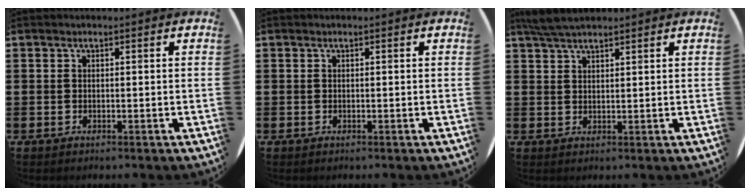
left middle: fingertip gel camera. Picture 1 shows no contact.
{"total": 0.0}
{"total": 4.1, "force": [3.5, 0.8, 2.0], "torque": [-0.047, 0.000, 0.065]}